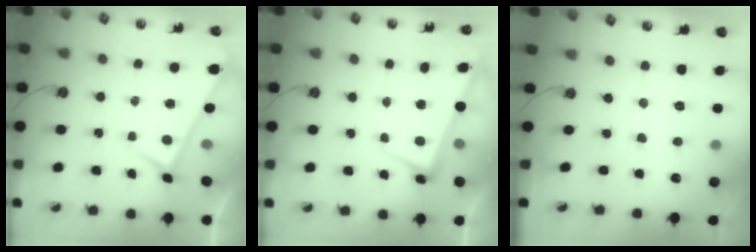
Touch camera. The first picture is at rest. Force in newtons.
{"total": 2.5, "press": 2.4, "slide": 0.5}
{"total": 2.3, "press": 2.2, "slide": 0.5}